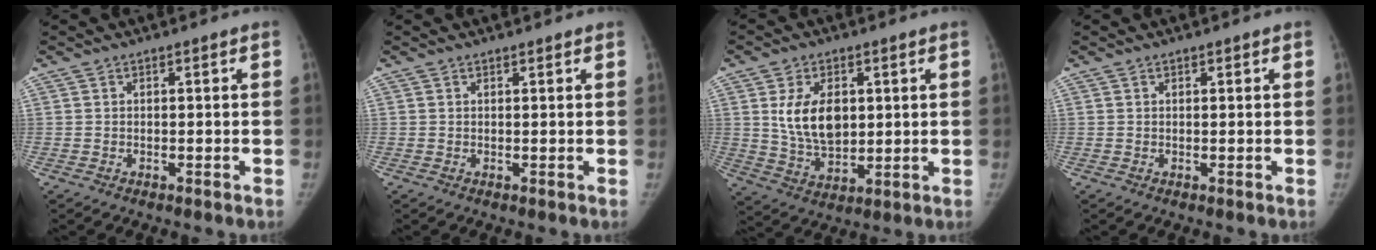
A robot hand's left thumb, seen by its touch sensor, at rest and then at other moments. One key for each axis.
{"total": 0.8, "fx": 0.7, "fy": 0.3, "fz": 0.2, "tx": -0.002, "ty": -0.004, "tz": 0.010}
{"total": 11.2, "fx": 2.5, "fy": 7.2, "fz": 8.2, "tx": -0.122, "ty": -0.017, "tz": 0.057}
{"total": 0.6, "fx": 0.4, "fy": 0.3, "fz": 0.3, "tx": -0.001, "ty": -0.002, "tz": 0.005}